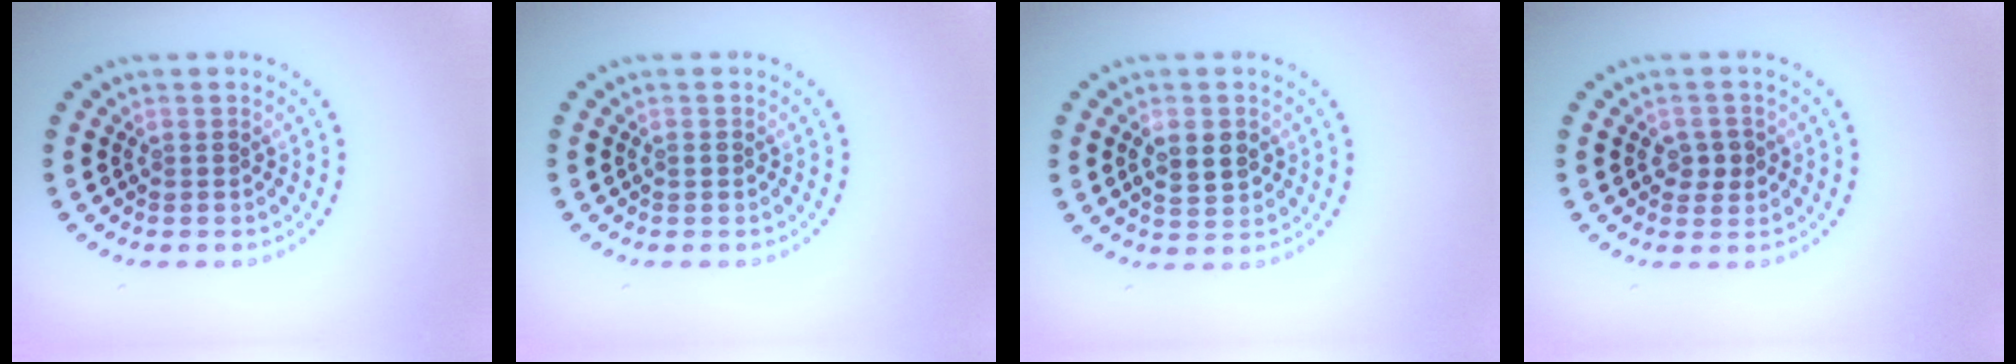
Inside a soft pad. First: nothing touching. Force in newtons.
{"total": 0.5, "press": 0.5, "slide": 0.1}
{"total": 2.9, "press": 2.9, "slide": 0.1}
{"total": 1.9, "press": 1.8, "slide": 0.4}